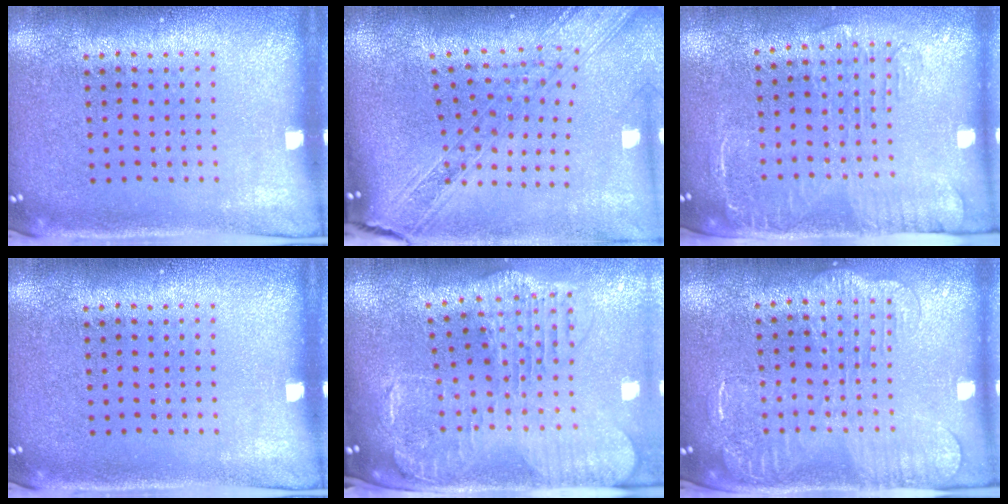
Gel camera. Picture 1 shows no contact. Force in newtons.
{"total": 2.4, "press": 2.0, "slide": 1.3}
{"total": 1.8, "press": 1.5, "slide": 0.9}
{"total": 0.0}
{"total": 2.5, "press": 2.2, "slide": 1.2}
{"total": 2.1, "press": 1.9, "slide": 0.9}